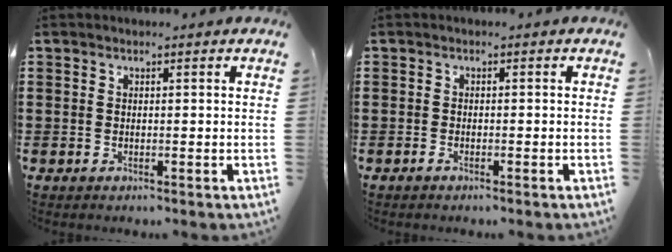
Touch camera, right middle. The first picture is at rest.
{"total": 0.6, "force": [-0.4, 0.0, 0.4], "torque": [-0.009, -0.003, -0.008]}